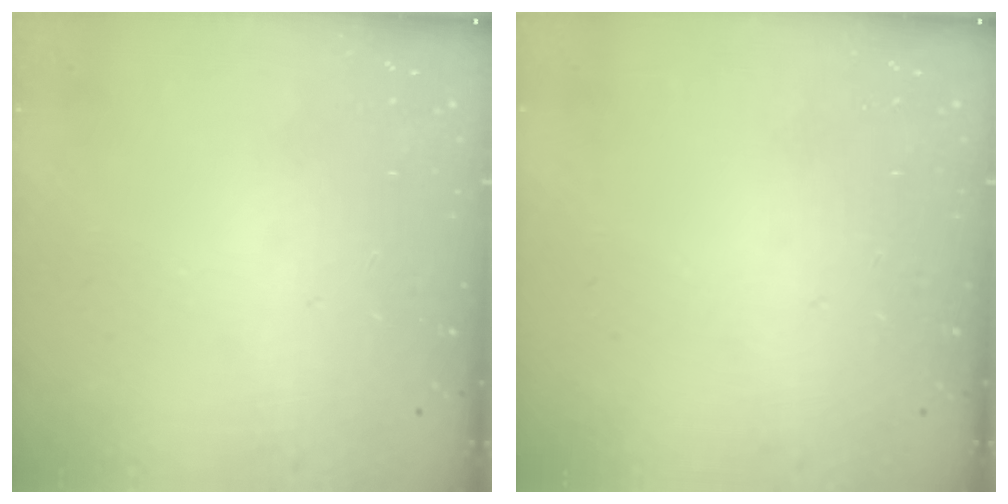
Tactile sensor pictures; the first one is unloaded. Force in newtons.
{"total": 0.0}